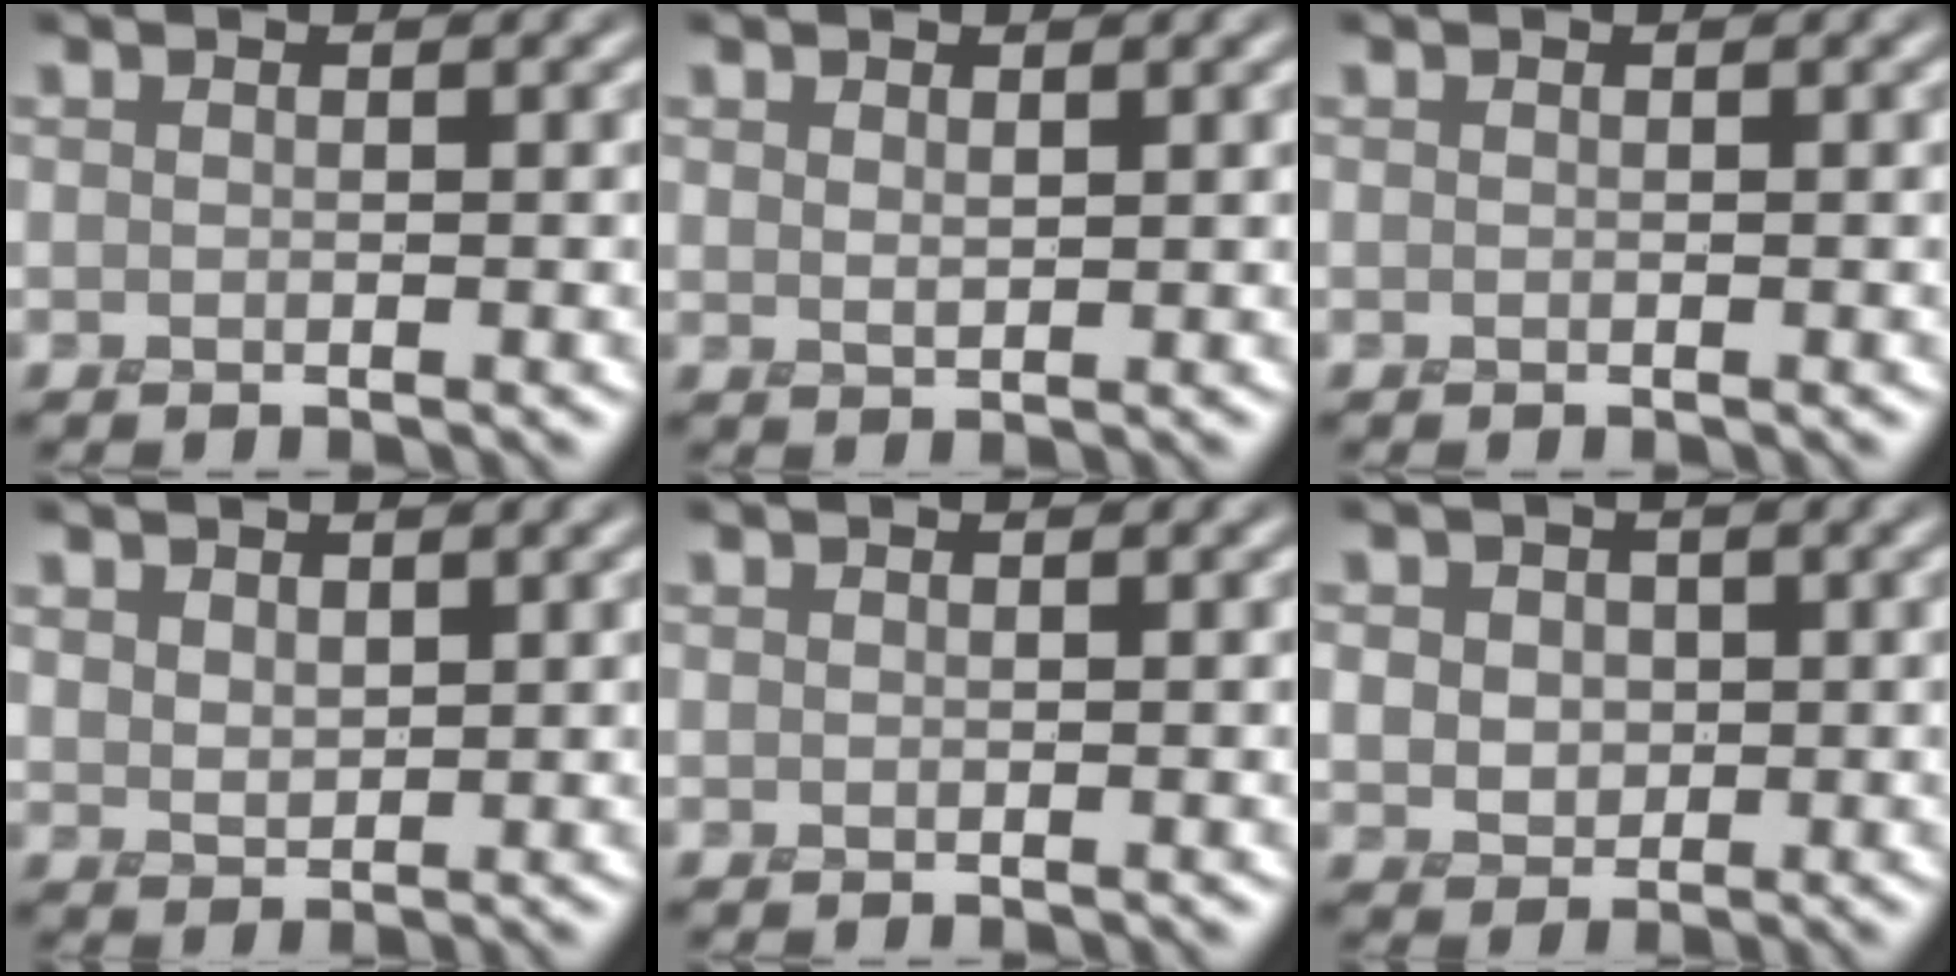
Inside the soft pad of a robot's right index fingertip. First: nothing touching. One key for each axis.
{"total": 1.0, "fx": 0.9, "fy": 0.3, "fz": 0.4, "tx": -0.011, "ty": -0.004, "tz": 0.020}
{"total": 0.0}
{"total": 1.7, "fx": 1.1, "fy": 1.1, "fz": 0.8, "tx": -0.023, "ty": -0.006, "tz": 0.024}
{"total": 0.0}
{"total": 4.2, "fx": 0.9, "fy": 3.5, "fz": 2.0, "tx": -0.040, "ty": 0.012, "tz": 0.004}